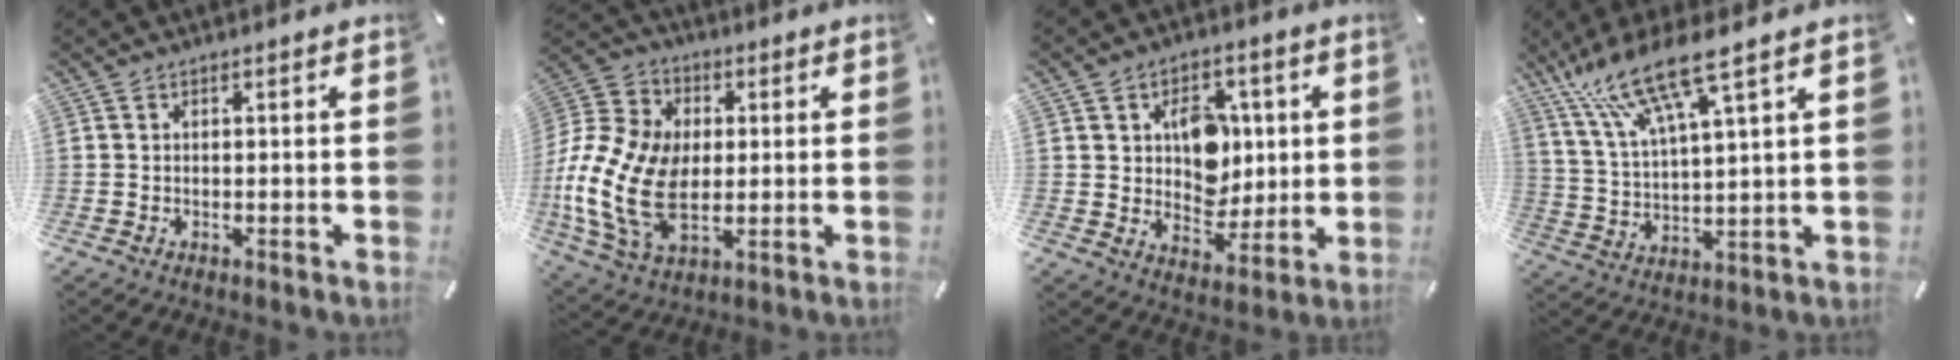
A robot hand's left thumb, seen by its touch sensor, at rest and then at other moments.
{"total": 19.7, "force": [-2.7, 13.9, 13.6], "torque": [-0.309, 0.018, -0.046]}
{"total": 10.8, "force": [2.7, 9.0, 5.4], "torque": [-0.073, -0.005, 0.051]}
{"total": 14.0, "force": [10.1, 2.5, 9.3], "torque": [-0.213, -0.040, 0.174]}